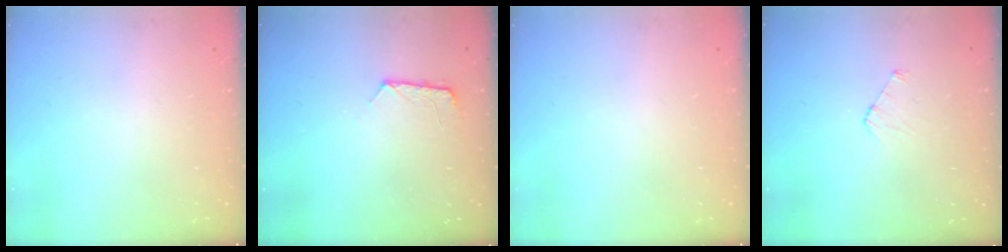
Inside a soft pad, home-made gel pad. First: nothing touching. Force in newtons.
{"total": 8.1, "press": 8.1, "slide": 0.7}
{"total": 0.0}
{"total": 3.8, "press": 3.8, "slide": 0.3}